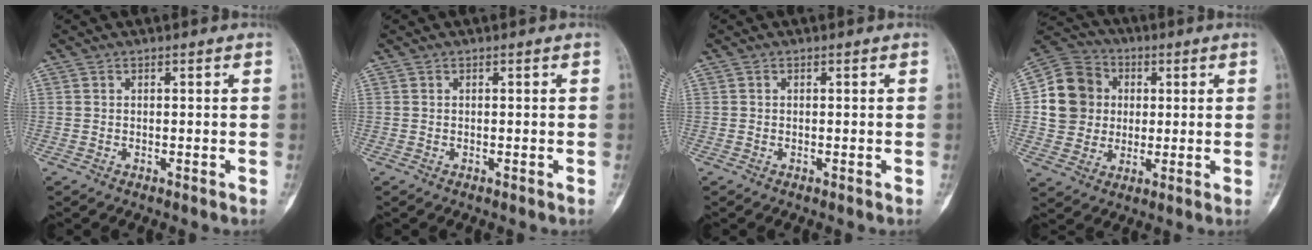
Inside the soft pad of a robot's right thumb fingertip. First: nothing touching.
{"total": 0.0}
{"total": 0.0}
{"total": 13.1, "force": [1.4, 12.0, 5.1], "torque": [-0.078, 0.013, 0.022]}